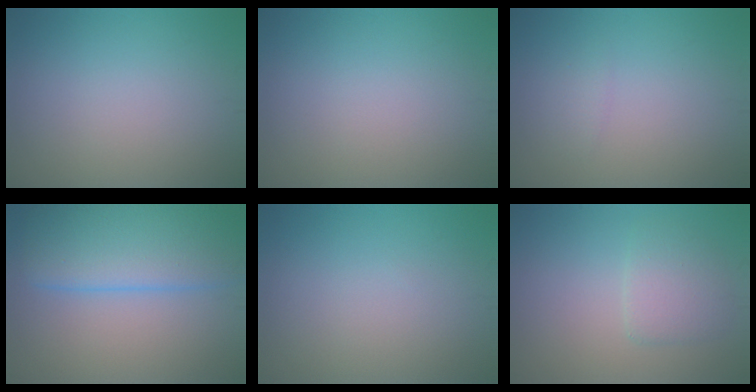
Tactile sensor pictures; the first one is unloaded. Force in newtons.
{"total": 0.0}
{"total": 0.8, "press": 0.8, "slide": 0.1}
{"total": 7.6, "press": 7.6, "slide": 0.4}
{"total": 0.0}
{"total": 2.5, "press": 2.5, "slide": 0.2}